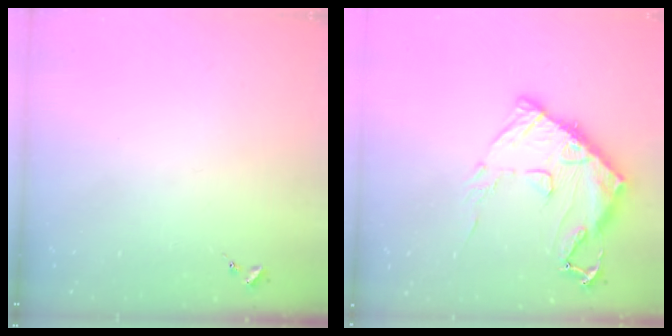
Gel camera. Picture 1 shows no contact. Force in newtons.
{"total": 15.5, "press": 15.5, "slide": 1.4}